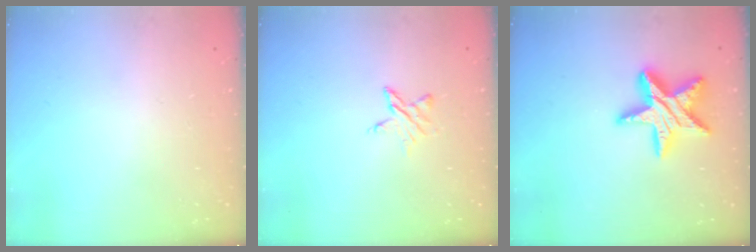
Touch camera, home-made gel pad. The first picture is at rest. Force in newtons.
{"total": 4.5, "press": 4.5, "slide": 0.4}
{"total": 15.3, "press": 15.3, "slide": 0.6}